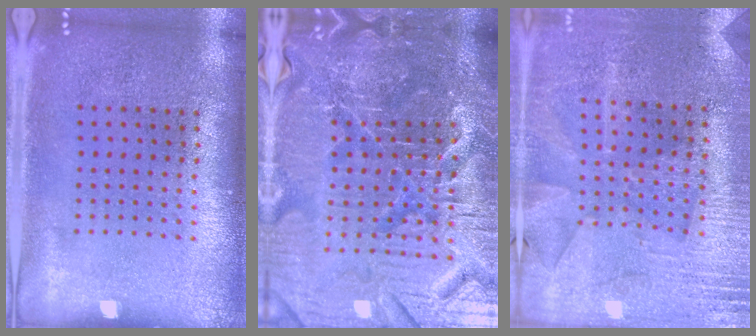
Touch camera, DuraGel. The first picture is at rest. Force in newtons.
{"total": 6.0, "press": 5.5, "slide": 2.3}
{"total": 2.8, "press": 2.7, "slide": 0.6}